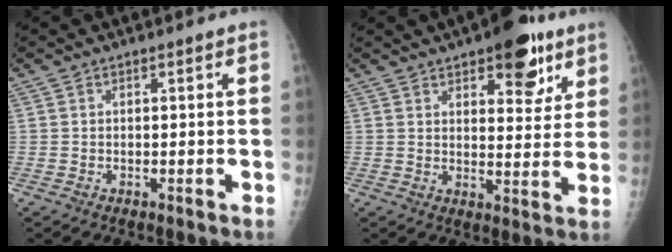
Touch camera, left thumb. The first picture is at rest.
{"total": 11.9, "force": [7.0, 5.1, 8.1], "torque": [-0.069, -0.030, 0.093]}